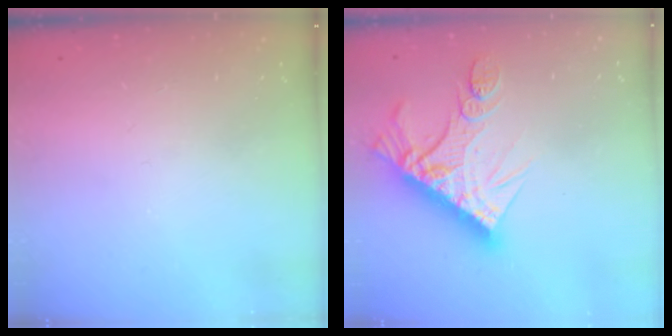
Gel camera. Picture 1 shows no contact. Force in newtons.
{"total": 16.2, "press": 16.2, "slide": 1.5}